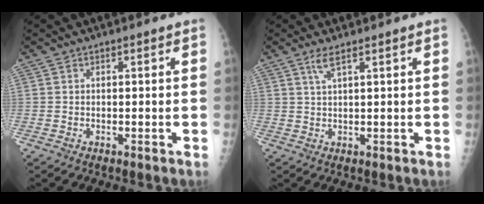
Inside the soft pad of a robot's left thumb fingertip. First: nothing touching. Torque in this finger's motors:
{"motor_torque": [0.33, -0.08, 0.32, -0.07, 0.13]}